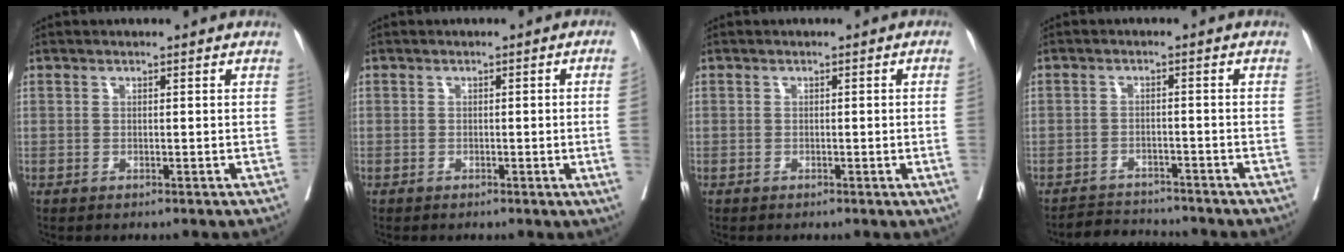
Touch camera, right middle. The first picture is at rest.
{"total": 4.1, "force": [-0.7, -1.3, 3.8], "torque": [-0.051, -0.005, -0.005]}
{"total": 2.3, "force": [-0.3, -0.8, 2.1], "torque": [-0.028, -0.001, 0.000]}
{"total": 4.6, "force": [-4.6, 0.7, -0.4], "torque": [0.001, -0.004, -0.076]}